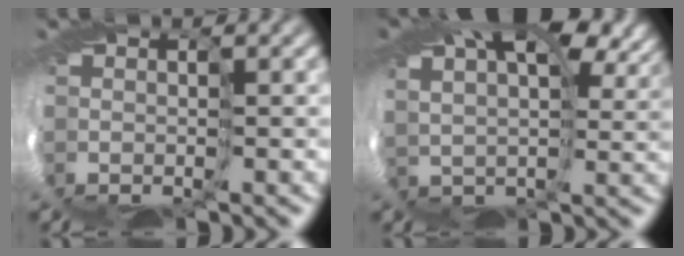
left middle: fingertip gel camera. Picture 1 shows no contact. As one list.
[{"total": 12.1, "force": [7.7, 5.3, 7.6], "torque": [-0.128, 0.042, 0.107]}]